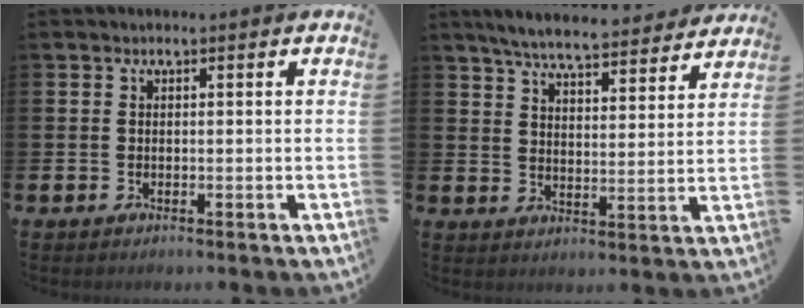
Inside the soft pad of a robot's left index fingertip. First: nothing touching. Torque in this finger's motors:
{"motor_torque": [0.38, -0.51, 0.73, 0.21]}